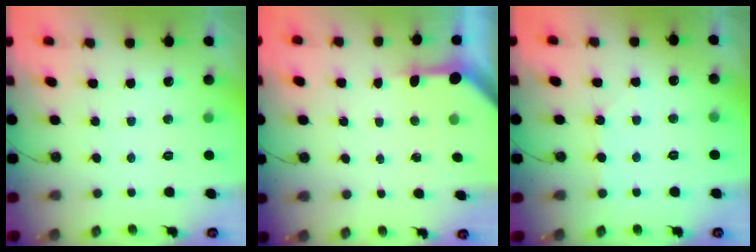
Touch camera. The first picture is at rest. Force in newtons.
{"total": 3.2, "press": 3.2, "slide": 0.2}
{"total": 1.6, "press": 1.6, "slide": 0.3}